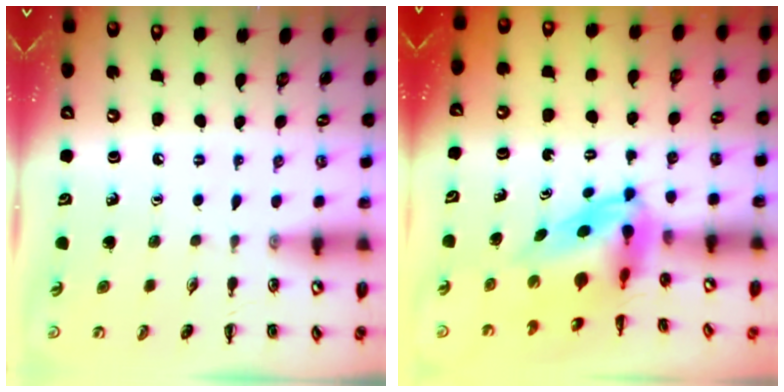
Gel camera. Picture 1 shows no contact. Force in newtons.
{"total": 4.8, "press": 4.6, "slide": 1.3}